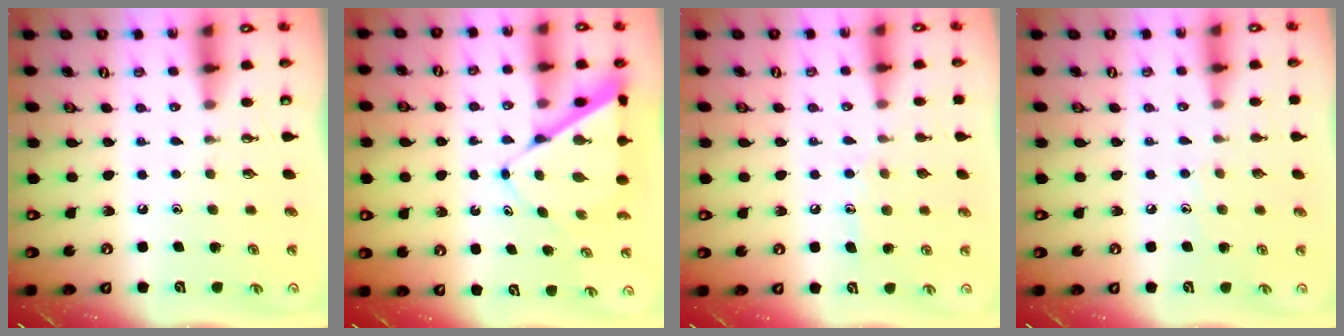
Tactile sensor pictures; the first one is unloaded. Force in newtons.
{"total": 7.6, "press": 7.6, "slide": 0.4}
{"total": 7.8, "press": 7.8, "slide": 0.5}
{"total": 4.5, "press": 4.5, "slide": 0.5}